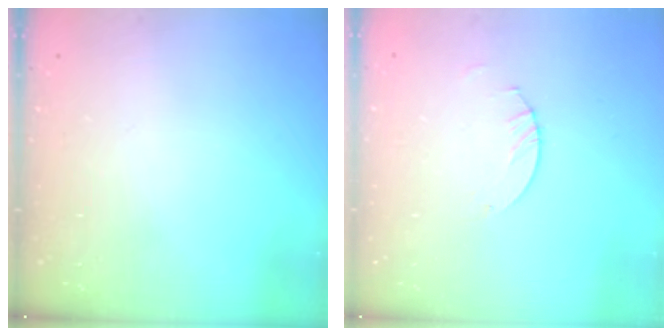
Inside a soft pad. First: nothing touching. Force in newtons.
{"total": 2.0, "press": 2.0, "slide": 0.2}